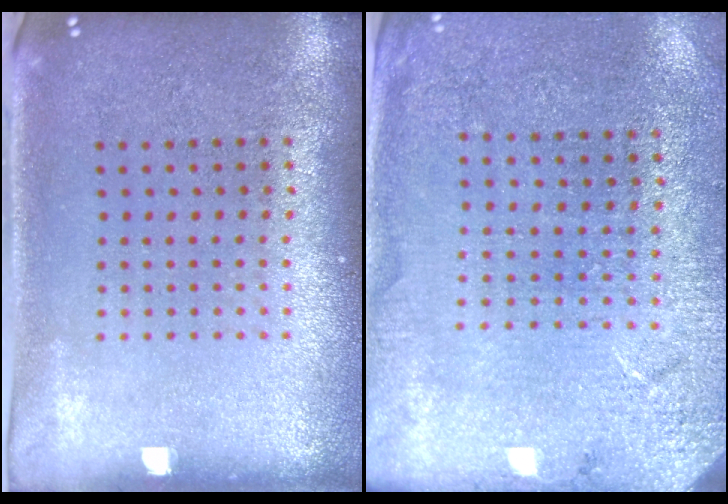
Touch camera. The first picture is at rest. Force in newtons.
{"total": 2.7, "press": 2.6, "slide": 0.4}